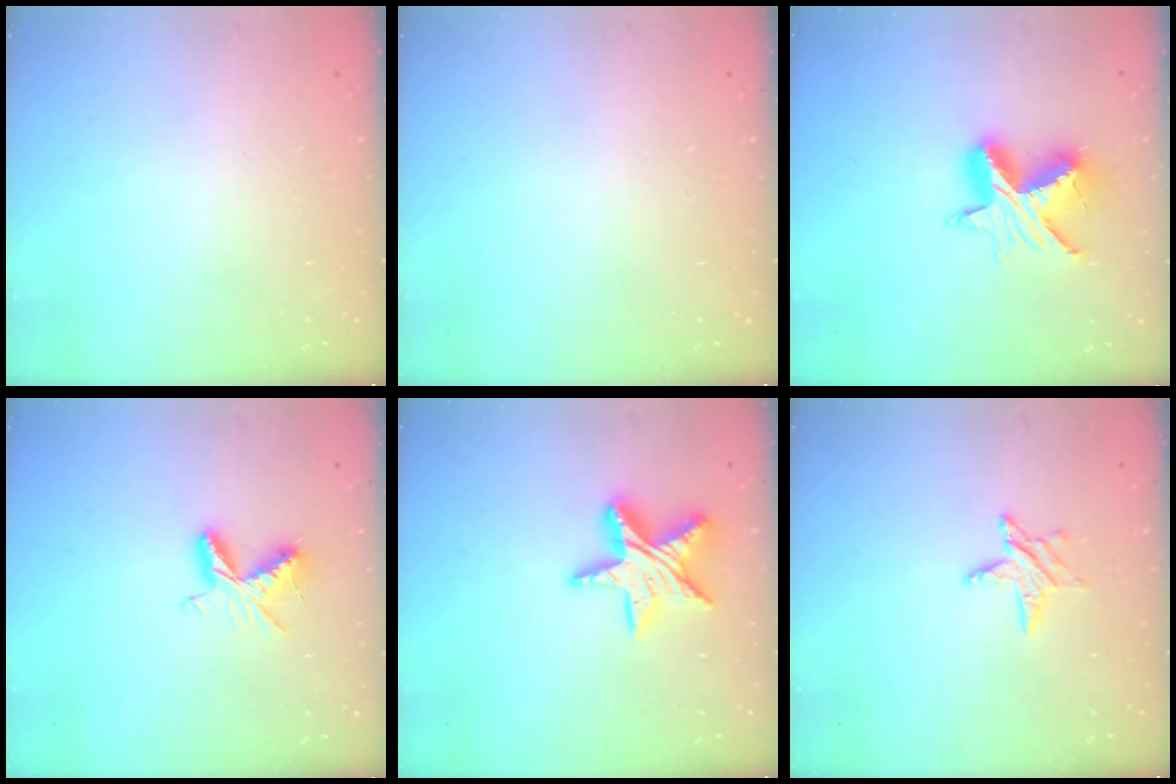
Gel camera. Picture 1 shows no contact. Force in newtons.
{"total": 0.0}
{"total": 11.6, "press": 11.5, "slide": 0.7}
{"total": 6.2, "press": 6.2, "slide": 0.7}
{"total": 13.6, "press": 13.6, "slide": 0.8}
{"total": 6.1, "press": 6.1, "slide": 0.5}